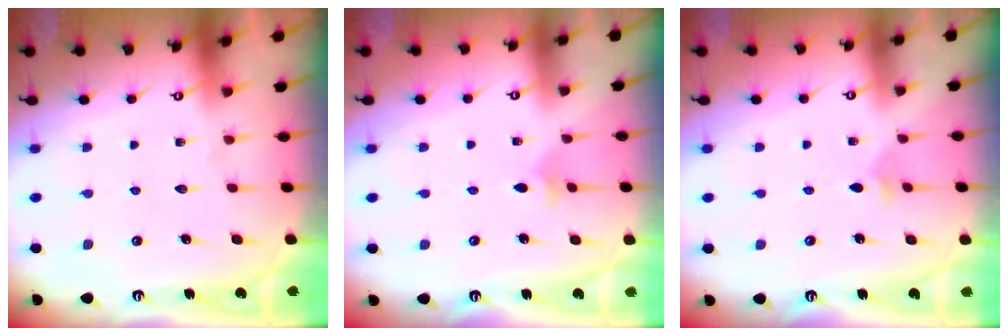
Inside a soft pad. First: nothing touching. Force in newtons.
{"total": 2.4, "press": 2.3, "slide": 0.6}
{"total": 2.3, "press": 2.3, "slide": 0.6}